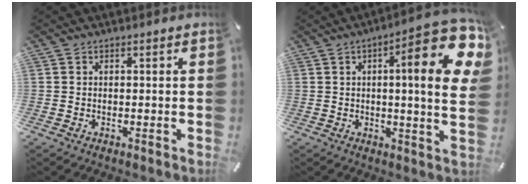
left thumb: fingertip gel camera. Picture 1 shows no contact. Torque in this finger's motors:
{"motor_torque": [2.26, 2.74, 1.52, -1.25, 0.33]}